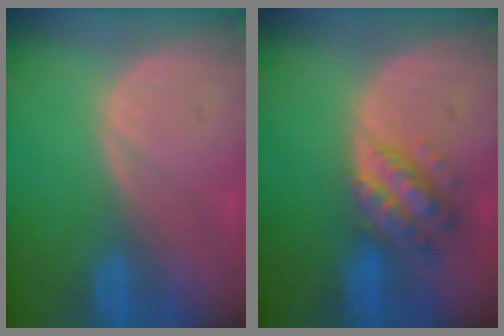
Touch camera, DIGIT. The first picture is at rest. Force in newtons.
{"total": 6.4, "press": 5.8, "slide": 2.7}